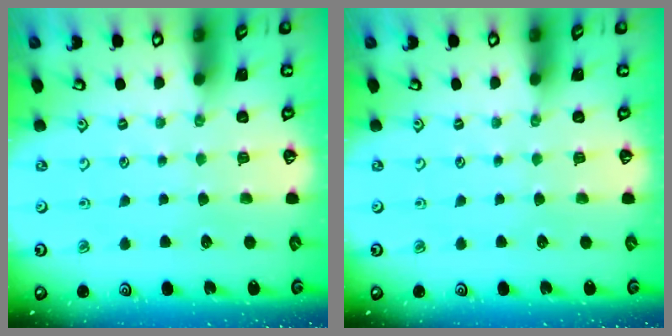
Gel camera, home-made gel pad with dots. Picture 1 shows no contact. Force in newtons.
{"total": 0.0}